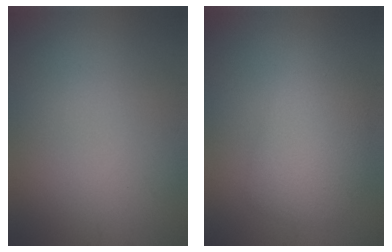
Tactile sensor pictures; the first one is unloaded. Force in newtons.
{"total": 4.5, "press": 4.4, "slide": 0.2}